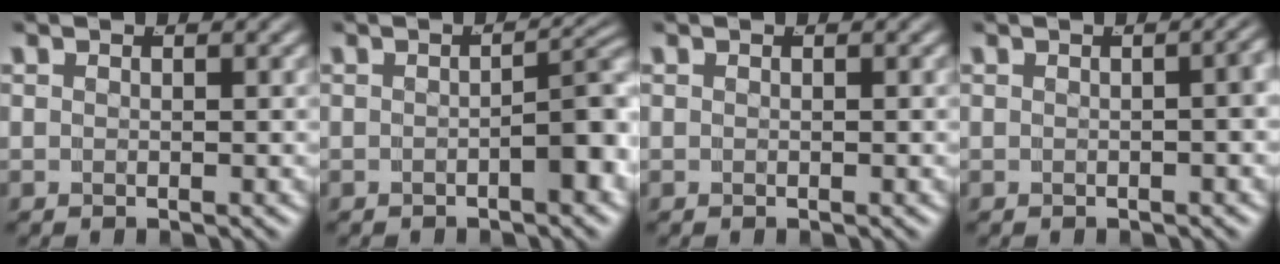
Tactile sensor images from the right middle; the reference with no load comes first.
{"total": 3.9, "force": [-1.5, 1.2, 3.4], "torque": [-0.029, 0.004, -0.025]}
{"total": 0.0}
{"total": 1.5, "force": [-0.3, 0.1, 1.4], "torque": [-0.010, 0.008, -0.007]}